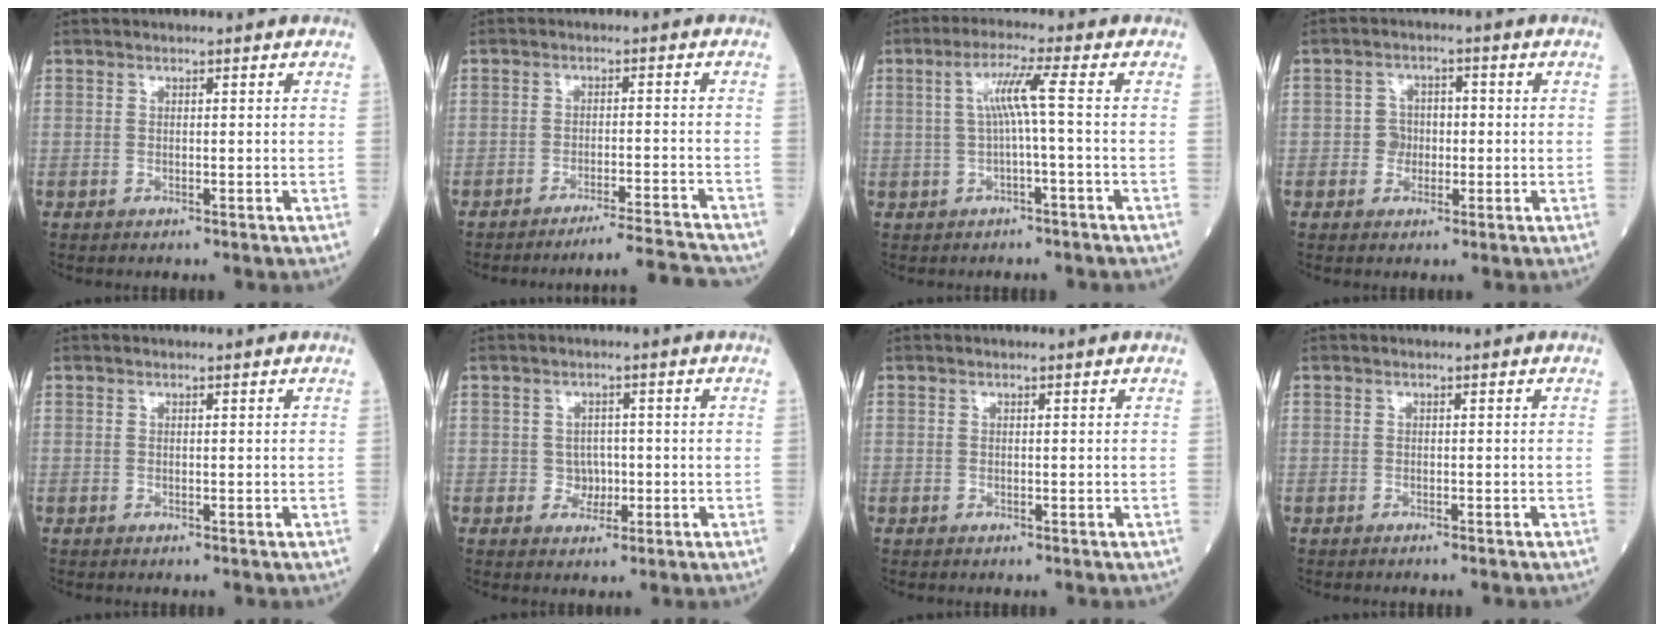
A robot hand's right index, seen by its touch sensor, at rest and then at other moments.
{"total": 8.4, "force": [-8.2, -1.8, 0.8], "torque": [-0.001, 0.002, -0.122]}
{"total": 5.0, "force": [0.1, -0.9, 5.0], "torque": [-0.095, 0.014, 0.007]}
{"total": 3.3, "force": [-0.5, 2.9, 1.4], "torque": [-0.019, 0.010, -0.013]}
{"total": 0.0}
{"total": 2.6, "force": [-0.4, 2.3, 1.0], "torque": [-0.002, 0.007, -0.004]}
{"total": 0.0}
{"total": 1.3, "force": [-1.2, -0.1, 0.4], "torque": [-0.006, 0.000, -0.014]}